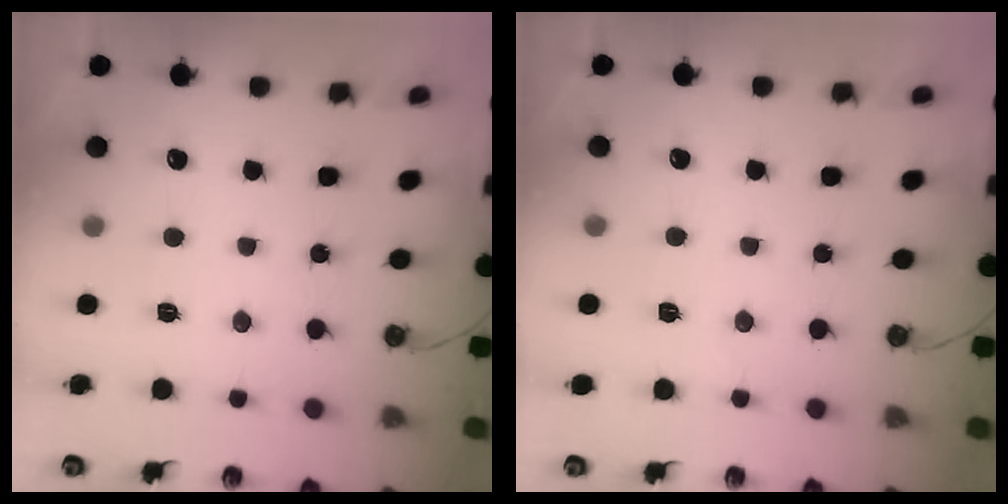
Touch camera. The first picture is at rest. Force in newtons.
{"total": 3.3, "press": 2.7, "slide": 2.0}